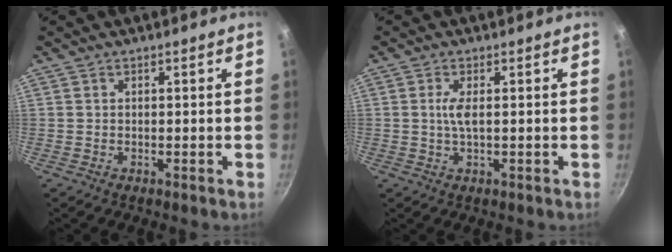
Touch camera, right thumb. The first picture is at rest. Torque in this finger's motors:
{"motor_torque": [1.13, 0.31, 0.49, 0.01, 0.02]}